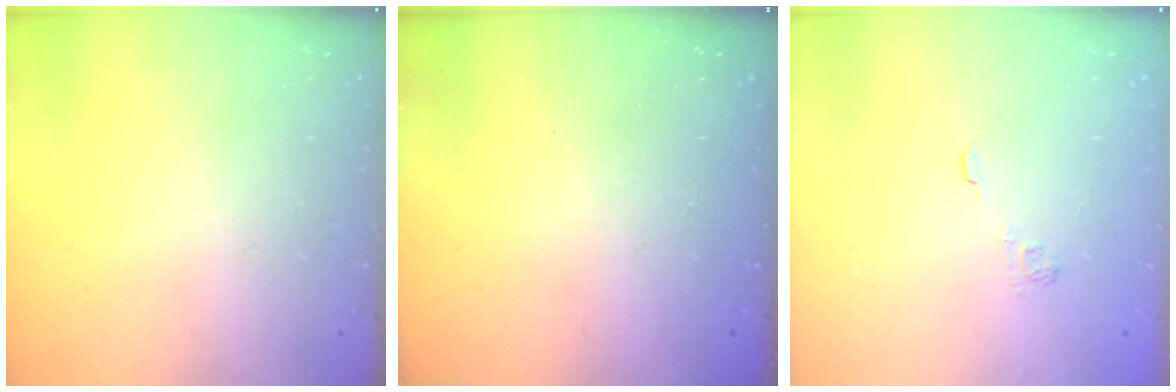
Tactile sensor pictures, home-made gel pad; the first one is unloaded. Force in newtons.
{"total": 2.4, "press": 2.3, "slide": 0.8}
{"total": 2.2, "press": 1.8, "slide": 1.3}